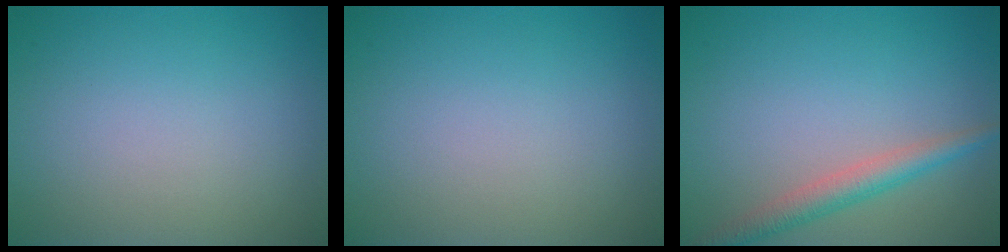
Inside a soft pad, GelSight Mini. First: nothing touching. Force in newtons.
{"total": 0.0}
{"total": 2.9, "press": 2.9, "slide": 0.2}